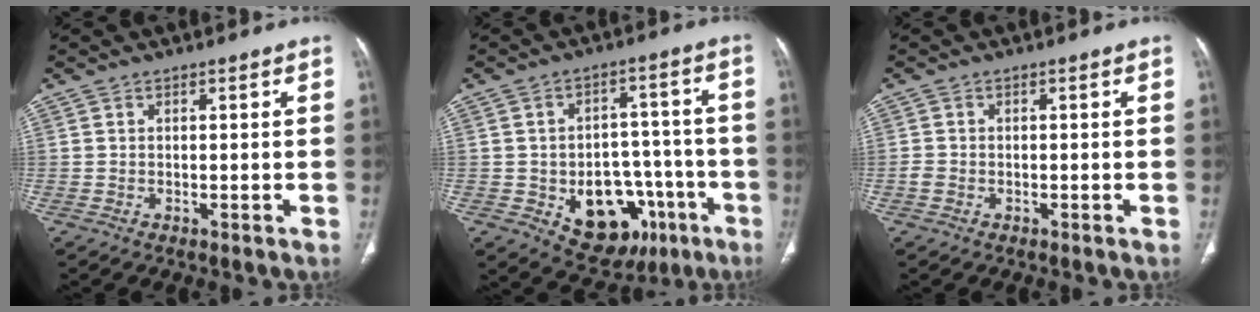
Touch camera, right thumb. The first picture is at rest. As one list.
[{"total": 16.2, "force": [-6.3, 11.2, 9.9], "torque": [-0.095, 0.041, -0.073]}, {"total": 1.5, "force": [-0.5, 1.2, 0.7], "torque": [-0.010, 0.005, -0.013]}]